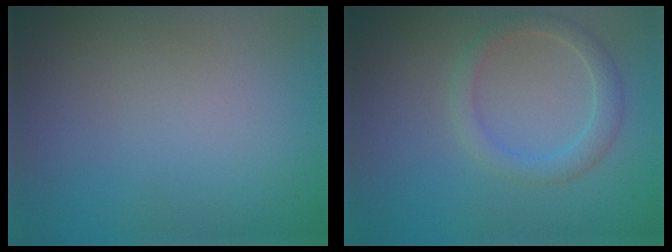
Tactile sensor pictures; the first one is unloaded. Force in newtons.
{"total": 2.3, "press": 2.3, "slide": 0.0}